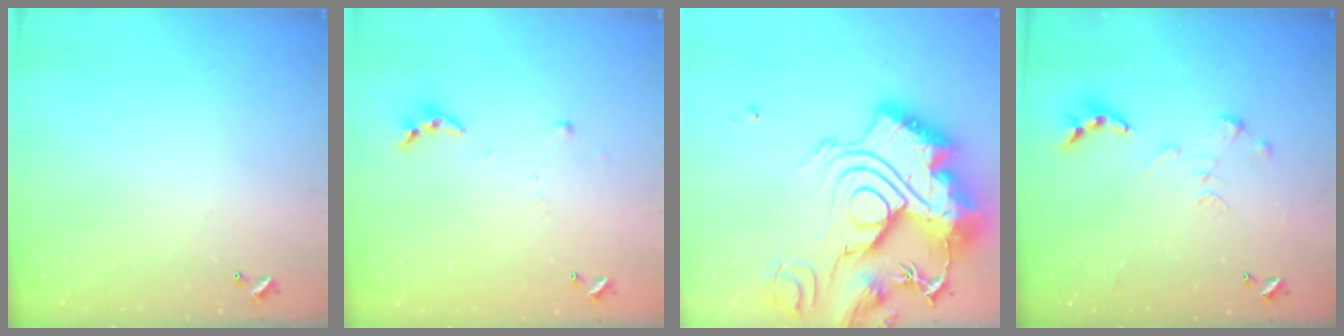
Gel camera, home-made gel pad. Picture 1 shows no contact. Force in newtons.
{"total": 5.6, "press": 5.6, "slide": 0.1}
{"total": 0.7, "press": 0.7, "slide": 0.0}
{"total": 0.0}